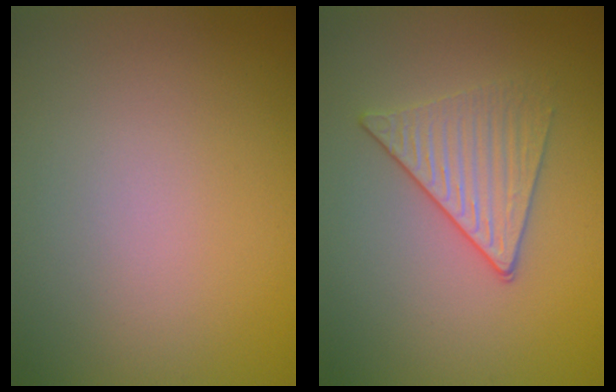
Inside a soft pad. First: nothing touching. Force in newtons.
{"total": 3.3, "press": 3.1, "slide": 1.1}